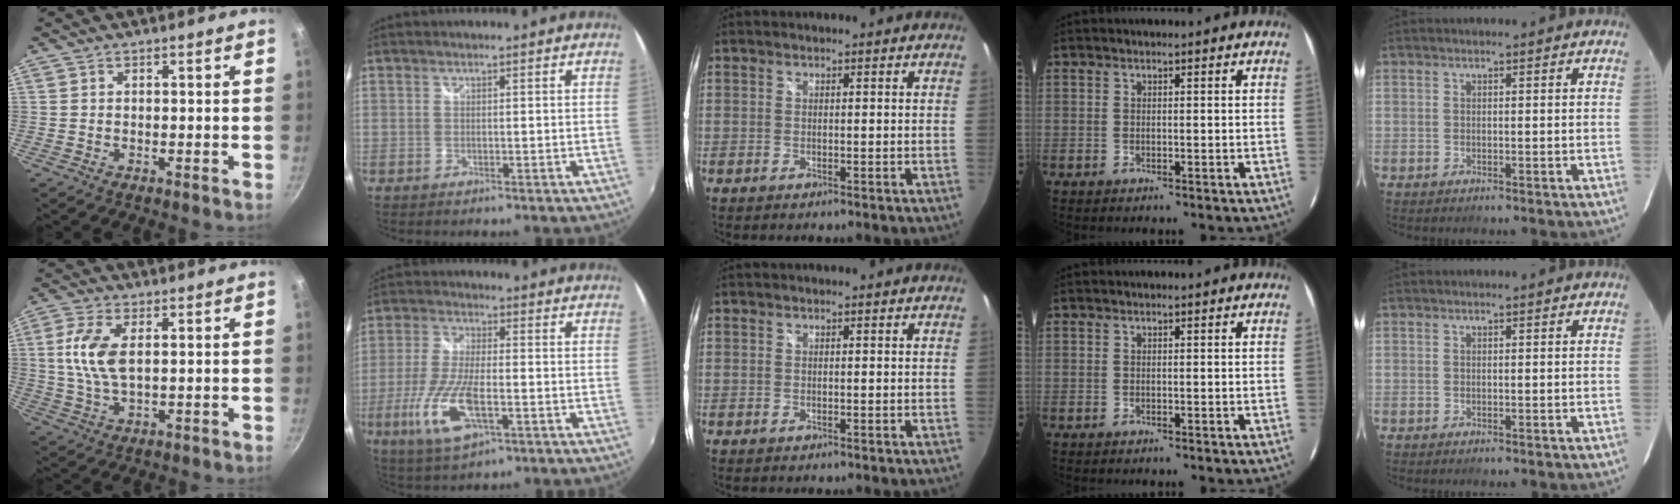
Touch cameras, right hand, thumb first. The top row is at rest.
{"thumb": {"total": 8.7, "force": [1.4, 4.3, 7.5], "torque": [-0.152, 0.003, 0.027]}, "index": {"total": 12.6, "force": [-4.4, 4.3, 11.0], "torque": [-0.237, -0.017, -0.083]}}